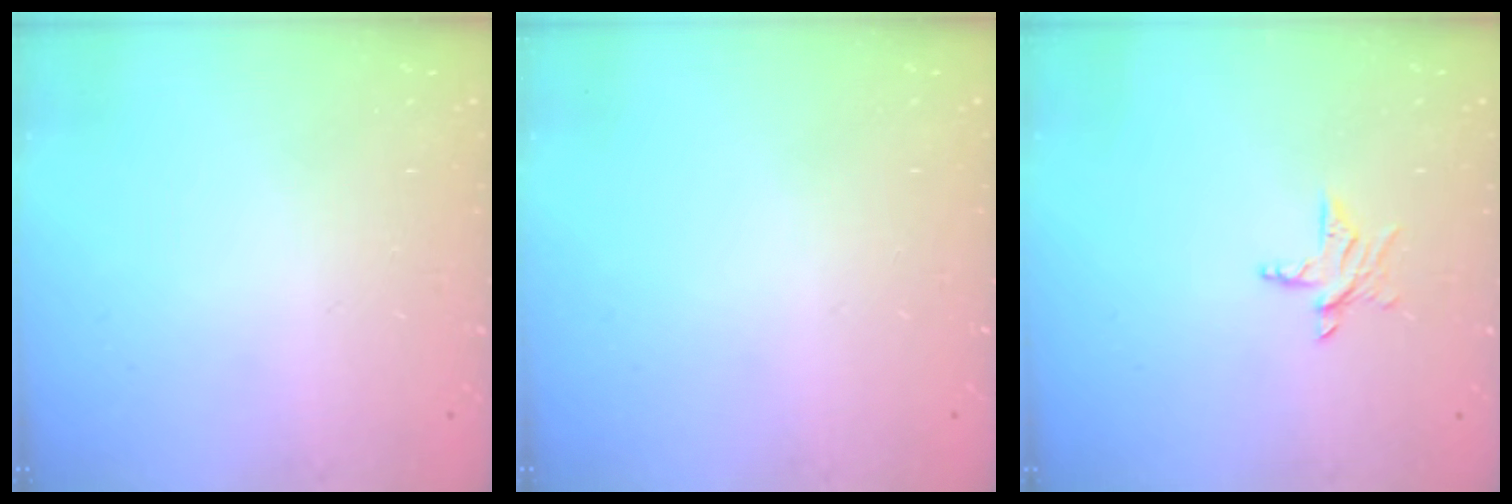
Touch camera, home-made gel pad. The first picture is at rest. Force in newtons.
{"total": 0.0}
{"total": 4.8, "press": 4.8, "slide": 0.4}